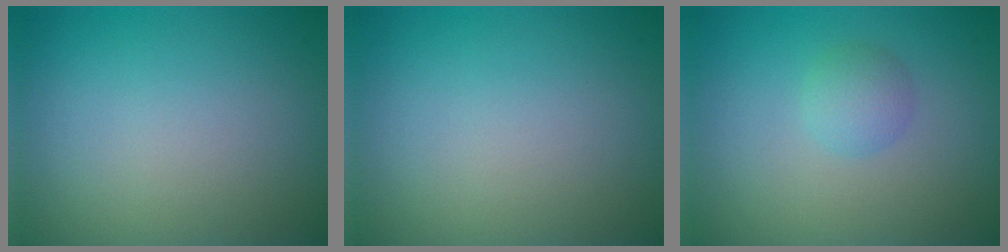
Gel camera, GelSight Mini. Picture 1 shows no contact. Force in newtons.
{"total": 0.0}
{"total": 1.8, "press": 1.8, "slide": 0.2}